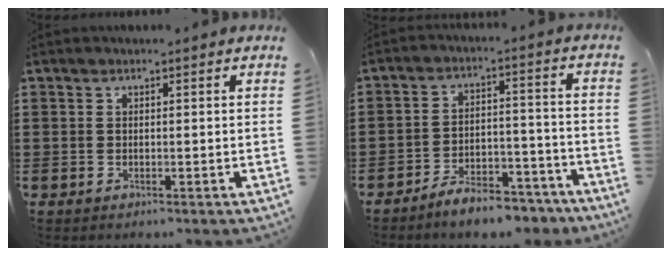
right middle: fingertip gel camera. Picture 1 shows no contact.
{"total": 6.6, "force": [-6.3, 1.0, 1.8], "torque": [-0.023, 0.016, -0.117]}